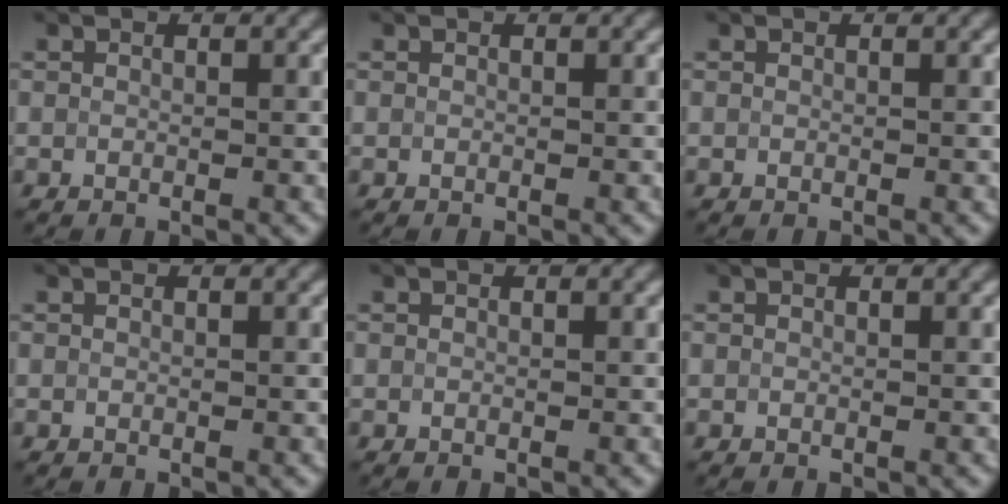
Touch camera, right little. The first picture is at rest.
{"total": 0.0}
{"total": 0.0}
{"total": 0.0}
{"total": 0.0}
{"total": 0.0}